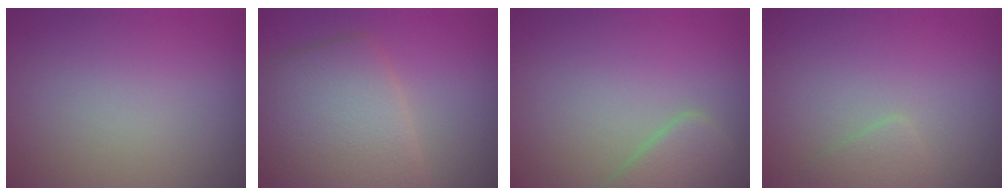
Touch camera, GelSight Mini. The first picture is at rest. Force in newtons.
{"total": 7.5, "press": 7.5, "slide": 0.5}
{"total": 2.8, "press": 2.8, "slide": 0.3}
{"total": 1.2, "press": 1.2, "slide": 0.1}